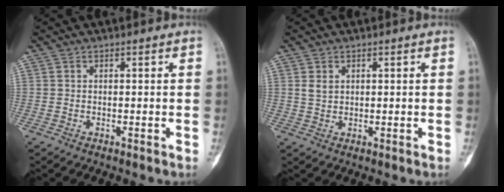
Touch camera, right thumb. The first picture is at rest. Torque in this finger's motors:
{"motor_torque": [0.04, 0.22, 0.16, -0.17, 0.00]}